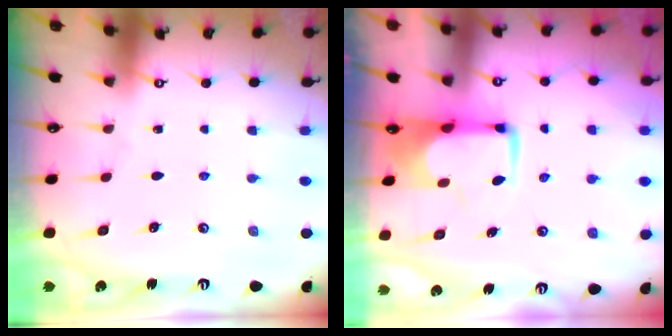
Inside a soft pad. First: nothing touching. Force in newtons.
{"total": 0.8, "press": 0.5, "slide": 0.6}